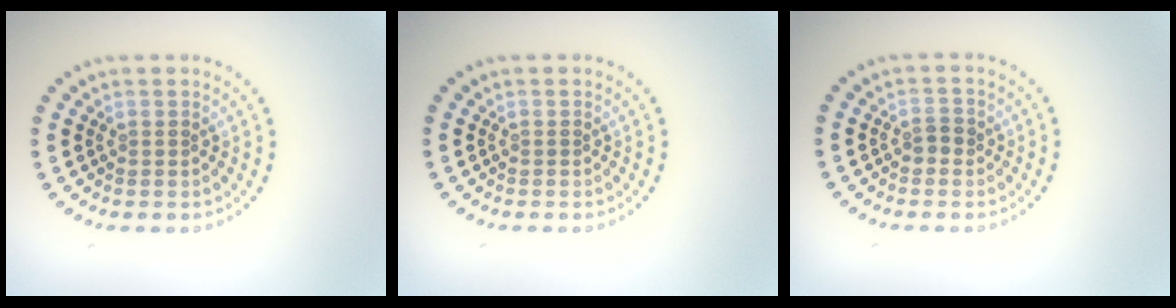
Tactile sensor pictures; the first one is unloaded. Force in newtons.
{"total": 0.0}
{"total": 1.1, "press": 1.1, "slide": 0.3}